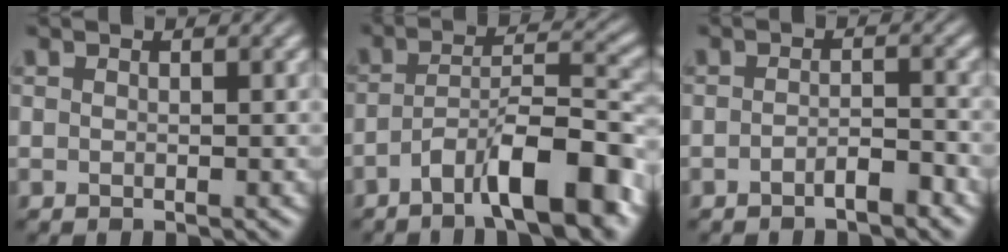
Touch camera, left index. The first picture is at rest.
{"total": 8.5, "force": [-4.8, 2.1, 6.7], "torque": [-0.107, 0.012, -0.081]}
{"total": 1.9, "force": [-1.3, 0.6, 1.3], "torque": [-0.021, 0.006, -0.024]}